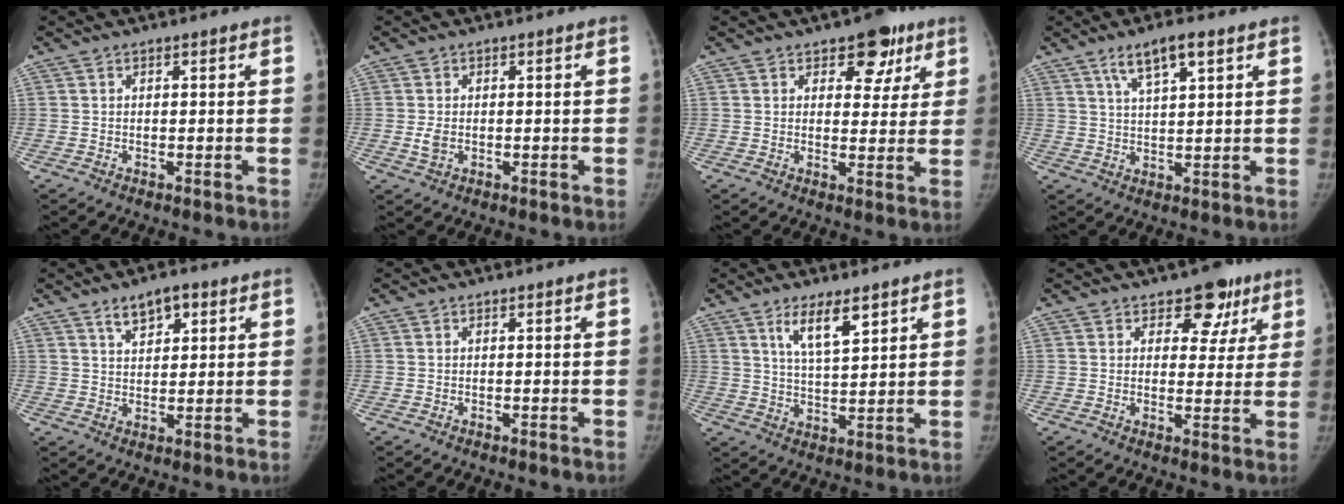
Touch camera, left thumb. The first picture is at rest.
{"total": 2.3, "force": [-0.3, 1.6, 1.6], "torque": [-0.031, -0.003, -0.004]}
{"total": 7.5, "force": [4.3, 4.6, 4.2], "torque": [-0.010, -0.016, 0.054]}
{"total": 7.0, "force": [4.1, 1.9, 5.3], "torque": [-0.089, -0.013, 0.075]}
{"total": 5.6, "force": [3.2, 2.8, 3.6], "torque": [-0.038, -0.014, 0.053]}
{"total": 0.0}
{"total": 7.2, "force": [4.3, 2.1, 5.4], "torque": [-0.086, -0.030, 0.082]}
{"total": 7.3, "force": [4.3, 4.9, 3.2], "torque": [0.006, -0.014, 0.053]}